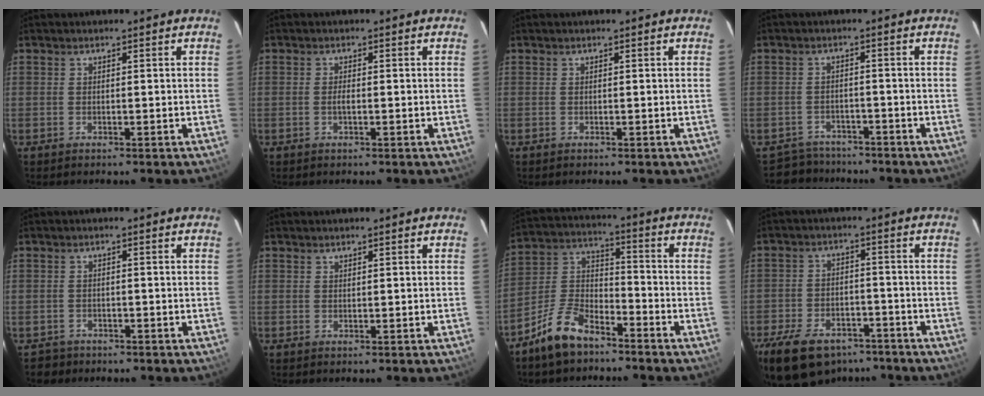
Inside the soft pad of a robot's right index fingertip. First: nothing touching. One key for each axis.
{"total": 1.1, "fx": -0.3, "fy": 0.4, "fz": 1.0, "tx": -0.021, "ty": -0.001, "tz": -0.006}
{"total": 0.0}
{"total": 5.9, "fx": -5.1, "fy": 3.0, "fz": -0.1, "tx": -0.014, "ty": 0.011, "tz": -0.082}
{"total": 2.6, "fx": -1.9, "fy": 1.8, "fz": -0.1, "tx": -0.004, "ty": 0.005, "tz": -0.027}
{"total": 0.0}
{"total": 10.6, "fx": -7.4, "fy": 4.9, "fz": 5.8, "tx": -0.131, "ty": 0.024, "tz": -0.143}
{"total": 19.7, "fx": -13.9, "fy": 10.5, "fz": 9.4, "tx": -0.219, "ty": -0.011, "tz": -0.209}